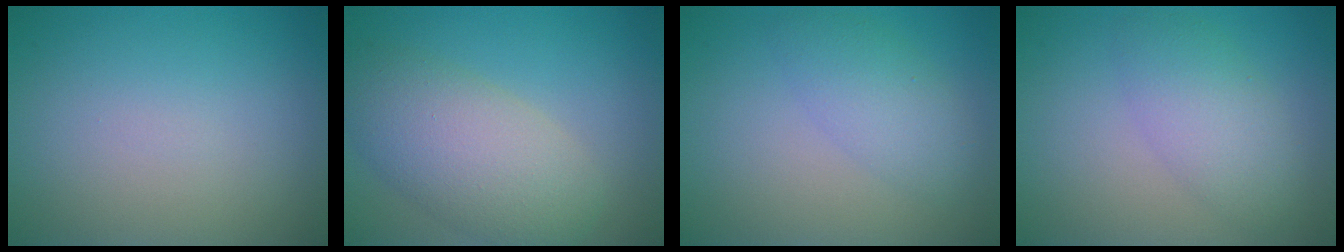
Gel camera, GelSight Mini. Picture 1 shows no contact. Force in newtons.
{"total": 6.7, "press": 6.7, "slide": 0.4}
{"total": 1.9, "press": 1.9, "slide": 0.2}
{"total": 3.9, "press": 3.9, "slide": 0.2}